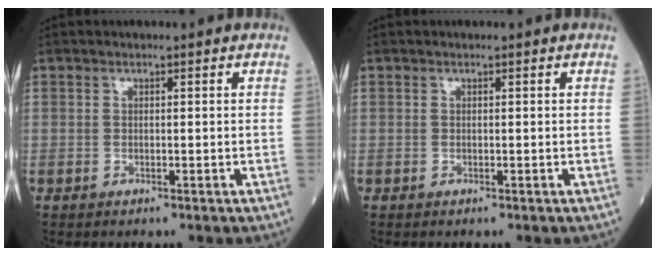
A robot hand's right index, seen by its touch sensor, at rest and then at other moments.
{"total": 0.0}